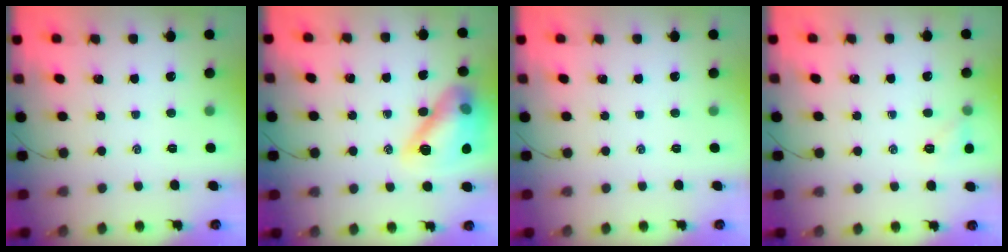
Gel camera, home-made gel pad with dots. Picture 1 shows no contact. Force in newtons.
{"total": 16.8, "press": 16.7, "slide": 1.9}
{"total": 0.0}
{"total": 5.3, "press": 5.1, "slide": 1.4}